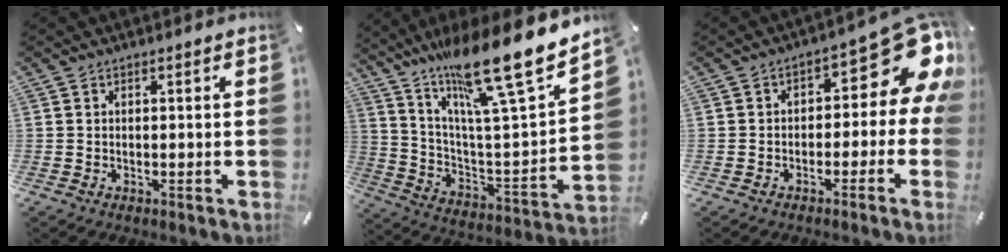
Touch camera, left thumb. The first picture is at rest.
{"total": 20.9, "force": [18.1, 1.2, 10.5], "torque": [-0.187, -0.156, 0.293]}
{"total": 11.8, "force": [3.9, 6.3, 9.2], "torque": [-0.100, -0.039, 0.062]}